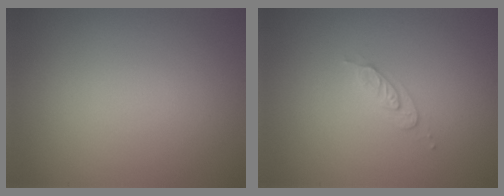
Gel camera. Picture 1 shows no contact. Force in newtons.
{"total": 1.7, "press": 1.6, "slide": 0.2}